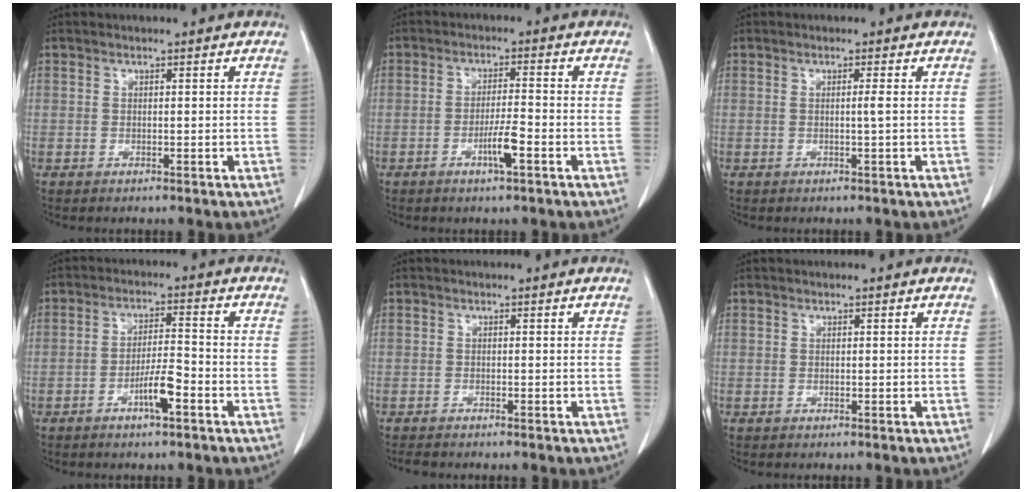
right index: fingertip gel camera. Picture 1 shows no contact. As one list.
[{"total": 4.4, "force": [-2.0, 0.2, 3.9], "torque": [-0.072, -0.004, -0.038]}, {"total": 0.9, "force": [0.0, -0.4, 0.9], "torque": [-0.011, -0.001, -0.004]}, {"total": 5.3, "force": [-2.7, 0.6, 4.5], "torque": [-0.085, 0.002, -0.050]}, {"total": 1.9, "force": [-1.8, 0.1, 0.6], "torque": [-0.012, -0.005, -0.028]}, {"total": 0.0}]